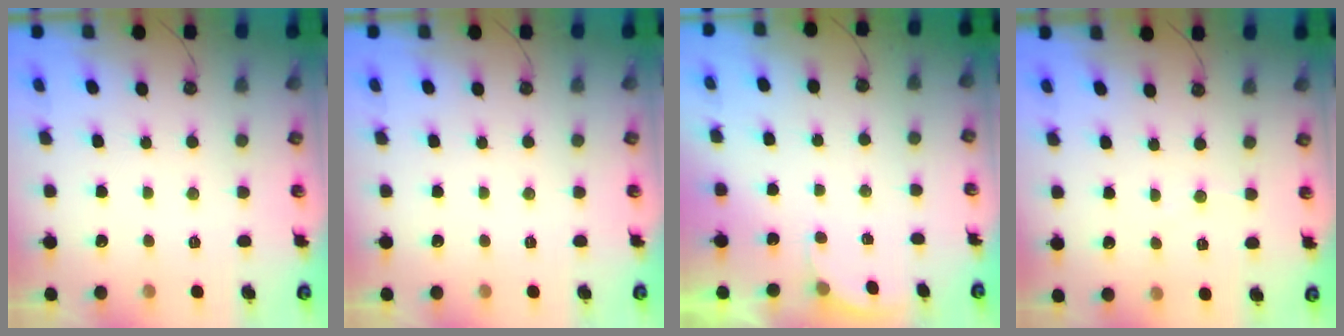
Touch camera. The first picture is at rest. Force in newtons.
{"total": 0.0}
{"total": 2.3, "press": 2.1, "slide": 0.8}
{"total": 3.4, "press": 3.4, "slide": 0.3}